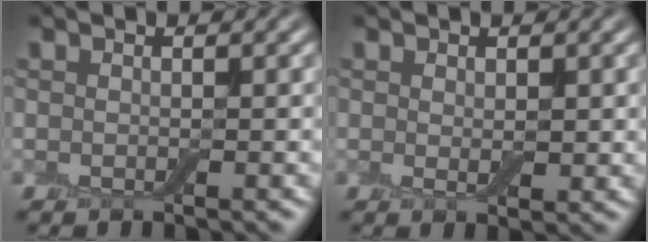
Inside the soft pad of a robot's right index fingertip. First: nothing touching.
{"total": 1.3, "force": [0.3, 0.6, 1.1], "torque": [-0.017, -0.006, 0.010]}